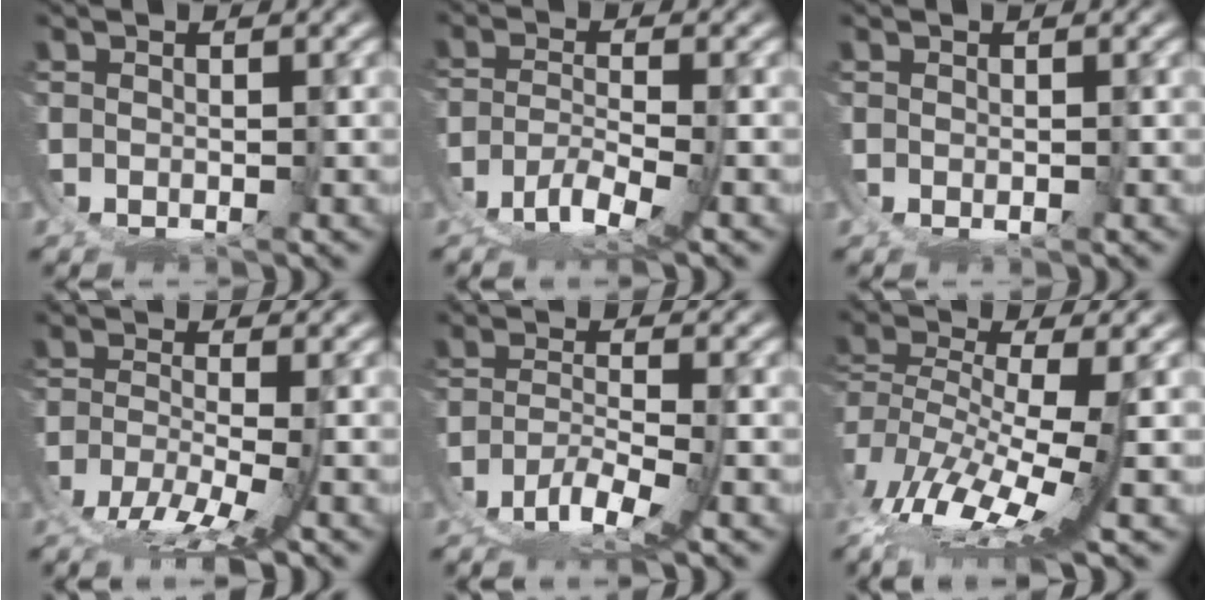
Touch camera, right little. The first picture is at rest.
{"total": 4.8, "force": [-2.6, 1.1, 3.9], "torque": [-0.057, -0.016, -0.036]}
{"total": 0.8, "force": [-0.1, 0.6, 0.4], "torque": [-0.009, -0.006, 0.000]}
{"total": 5.1, "force": [-3.2, 1.0, 3.8], "torque": [-0.059, -0.018, -0.046]}
{"total": 5.0, "force": [-2.6, 1.3, 4.1], "torque": [-0.064, -0.019, -0.034]}
{"total": 6.6, "force": [-2.4, 2.3, 5.7], "torque": [-0.125, -0.041, -0.021]}